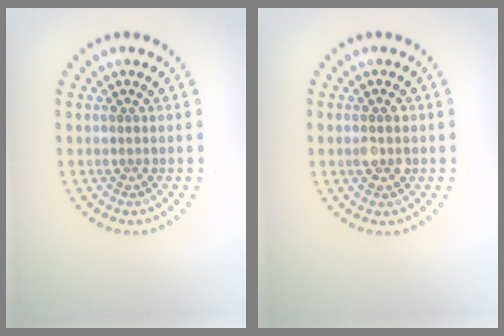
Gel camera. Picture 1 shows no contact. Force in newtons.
{"total": 2.1, "press": 2.1, "slide": 0.0}